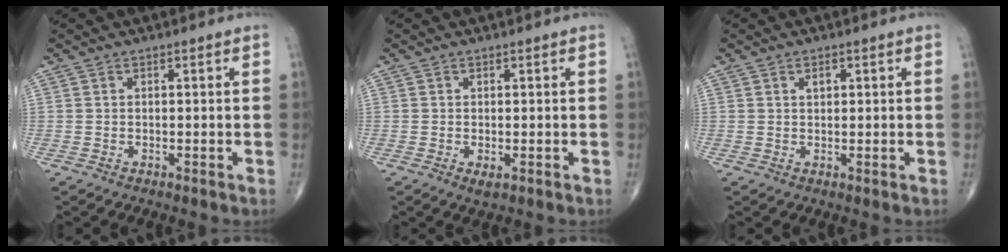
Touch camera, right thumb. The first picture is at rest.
{"total": 1.5, "force": [-0.5, 0.6, 1.3], "torque": [-0.021, -0.004, -0.004]}
{"total": 1.4, "force": [0.6, 0.8, 1.0], "torque": [-0.012, -0.002, 0.010]}